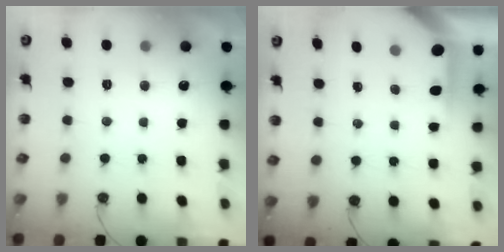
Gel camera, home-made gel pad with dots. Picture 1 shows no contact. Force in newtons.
{"total": 4.0, "press": 3.9, "slide": 0.3}